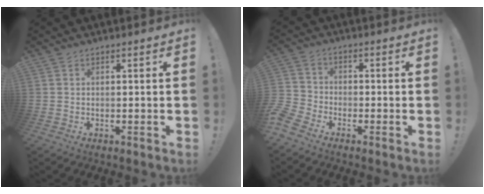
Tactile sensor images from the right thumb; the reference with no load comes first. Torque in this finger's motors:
{"motor_torque": [0.05, -0.05, -0.12, -0.15, 0.01]}